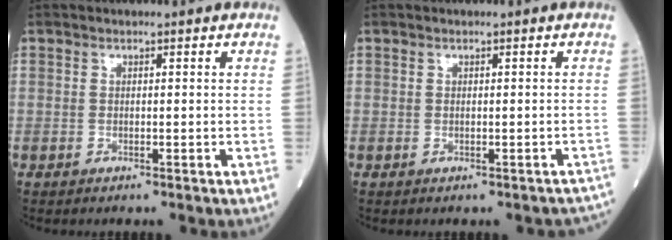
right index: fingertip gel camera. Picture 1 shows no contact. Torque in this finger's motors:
{"motor_torque": [0.00, 0.06, -0.11, -0.04]}